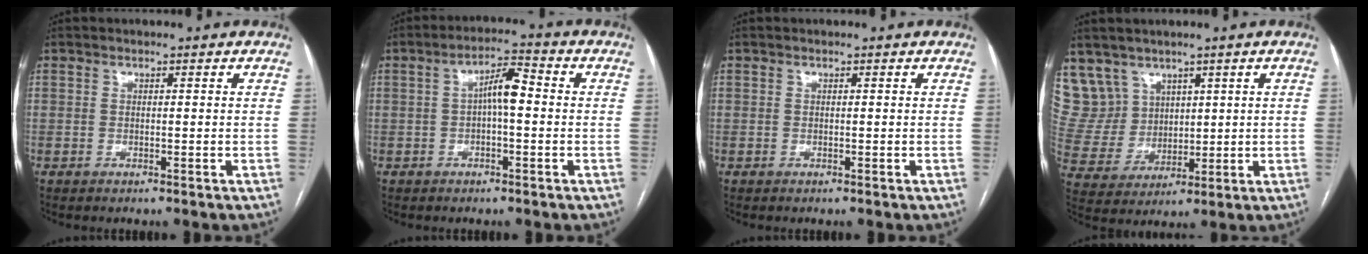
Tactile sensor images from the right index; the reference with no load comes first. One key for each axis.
{"total": 5.2, "fx": 0.0, "fy": 1.3, "fz": 5.0, "tx": -0.085, "ty": 0.020, "tz": -0.001}
{"total": 0.0}
{"total": 9.3, "fx": 6.1, "fy": 7.1, "fz": 0.5, "tx": -0.024, "ty": 0.032, "tz": 0.141}